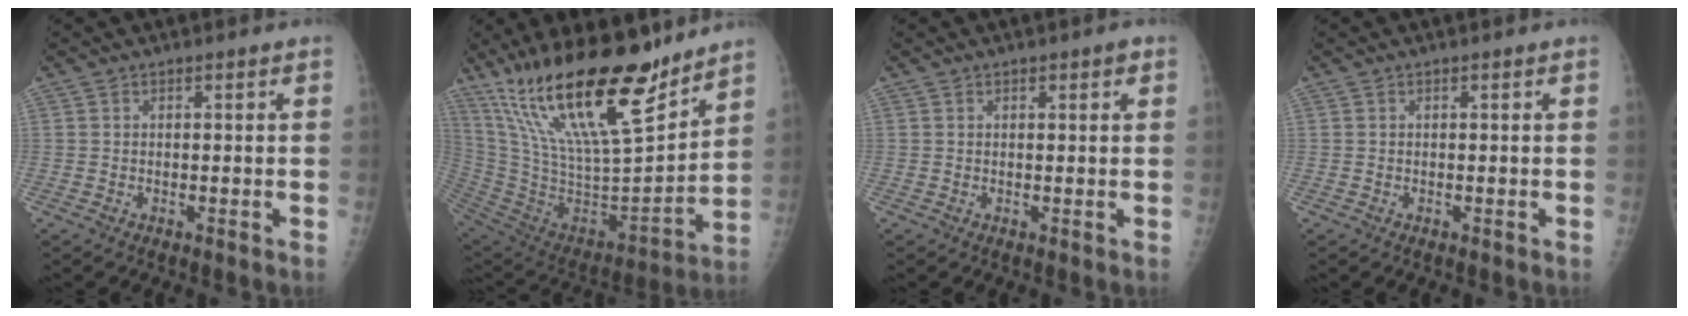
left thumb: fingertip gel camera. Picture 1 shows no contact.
{"total": 28.0, "force": [19.7, 7.4, 18.4], "torque": [-0.302, -0.089, 0.349]}
{"total": 1.3, "force": [0.7, 0.6, 0.9], "torque": [-0.003, 0.000, 0.007]}
{"total": 0.0}